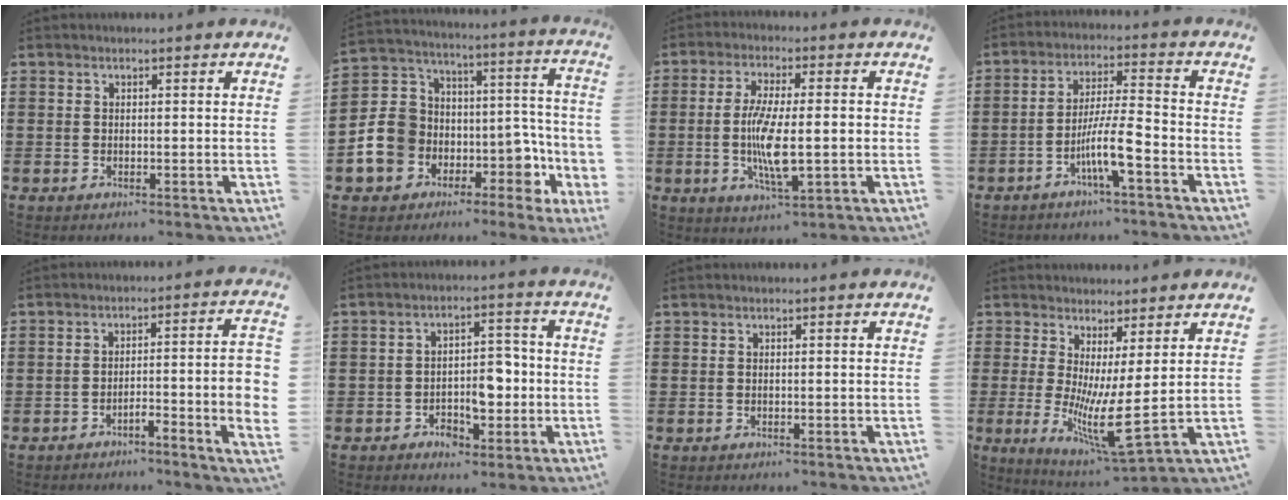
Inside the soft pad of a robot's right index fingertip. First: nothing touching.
{"total": 11.5, "force": [-4.2, 9.0, 5.7], "torque": [-0.136, -0.010, -0.071]}
{"total": 9.0, "force": [-0.7, 2.1, 8.7], "torque": [-0.170, -0.008, -0.017]}
{"total": 7.9, "force": [-3.8, 0.8, 6.9], "torque": [-0.141, -0.009, -0.073]}
{"total": 5.1, "force": [-2.3, 0.2, 4.5], "torque": [-0.073, -0.005, -0.042]}
{"total": 6.6, "force": [-1.9, 4.2, 4.8], "torque": [-0.068, 0.007, -0.035]}
{"total": 0.0}
{"total": 8.3, "force": [0.4, 1.0, 8.2], "torque": [-0.154, -0.037, 0.008]}